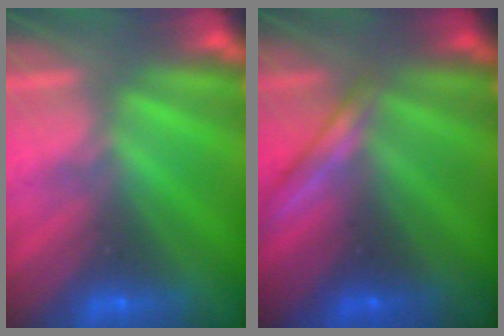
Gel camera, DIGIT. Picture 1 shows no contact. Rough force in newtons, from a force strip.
{"total": 1.9}